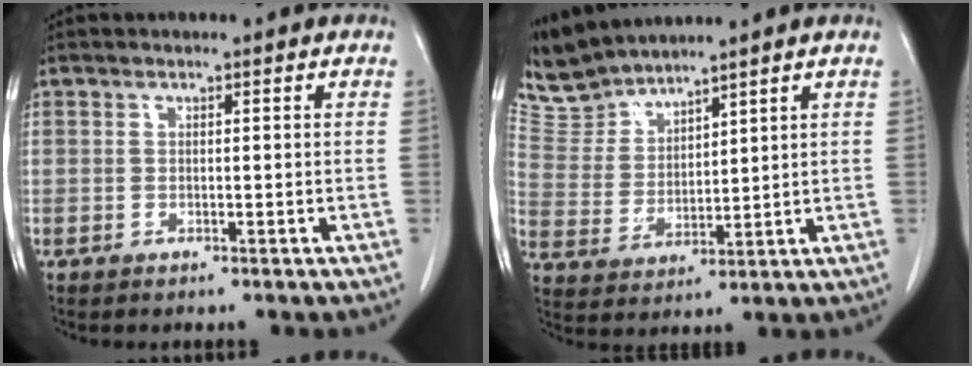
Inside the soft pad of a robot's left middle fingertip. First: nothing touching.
{"total": 6.9, "force": [6.9, 0.9, 0.5], "torque": [-0.028, 0.009, 0.152]}